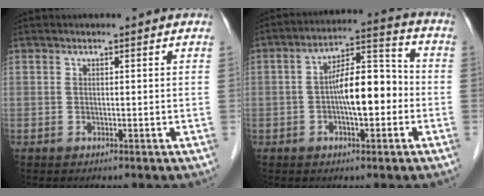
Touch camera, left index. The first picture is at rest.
{"total": 9.5, "force": [-1.8, 3.2, 8.8], "torque": [-0.155, 0.030, -0.030]}